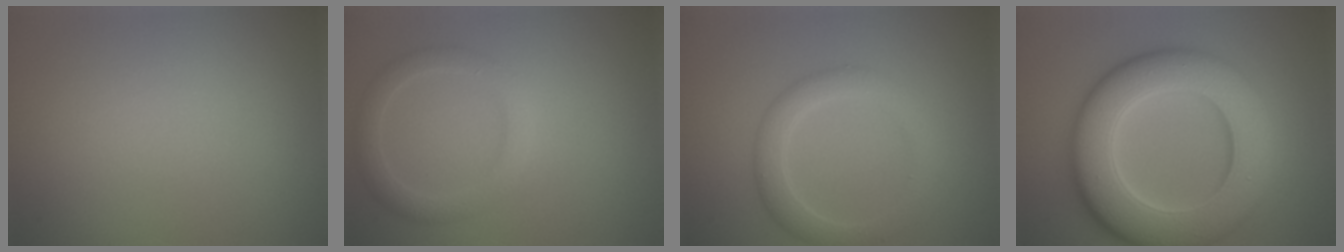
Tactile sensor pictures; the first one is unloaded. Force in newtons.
{"total": 2.5, "press": 2.5, "slide": 0.1}
{"total": 3.3, "press": 3.3, "slide": 0.1}
{"total": 11.8, "press": 11.8, "slide": 0.2}